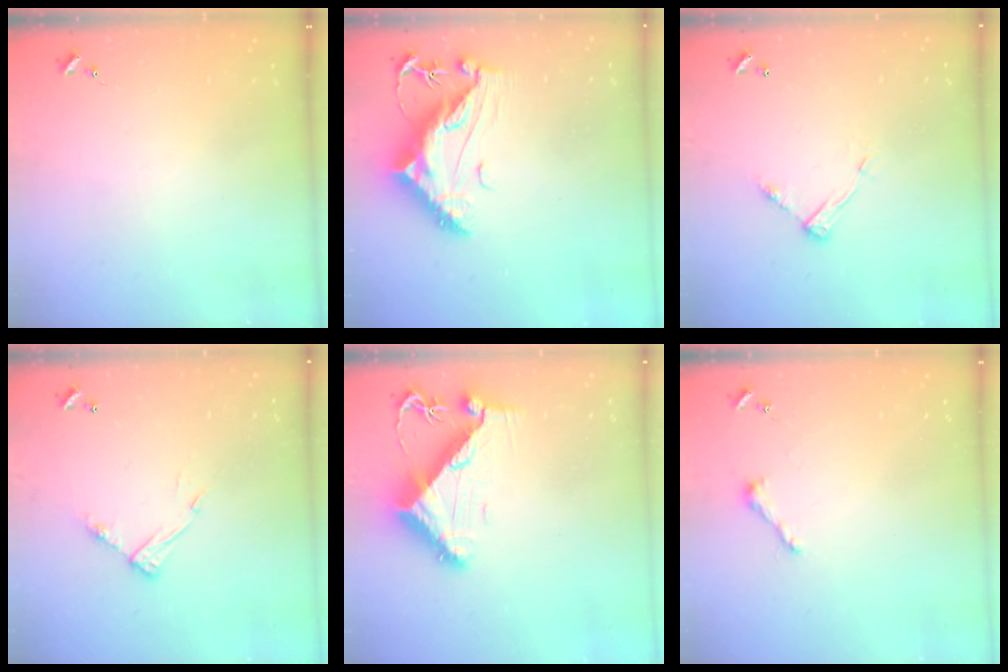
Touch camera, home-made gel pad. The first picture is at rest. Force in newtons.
{"total": 13.0, "press": 12.9, "slide": 1.6}
{"total": 7.9, "press": 7.9, "slide": 0.3}
{"total": 9.4, "press": 9.4, "slide": 0.5}
{"total": 10.3, "press": 10.2, "slide": 1.5}
{"total": 3.9, "press": 3.9, "slide": 0.3}